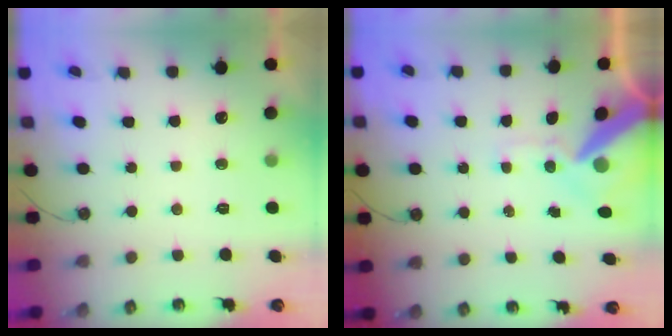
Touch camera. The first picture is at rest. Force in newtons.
{"total": 13.4, "press": 13.2, "slide": 1.8}